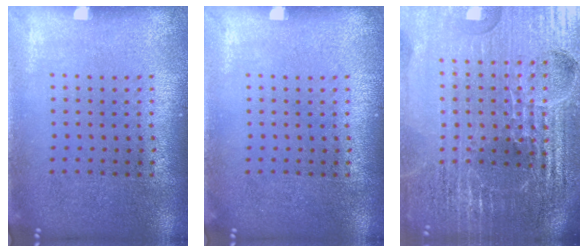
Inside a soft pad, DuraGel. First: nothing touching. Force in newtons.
{"total": 0.0}
{"total": 6.9, "press": 6.0, "slide": 3.5}